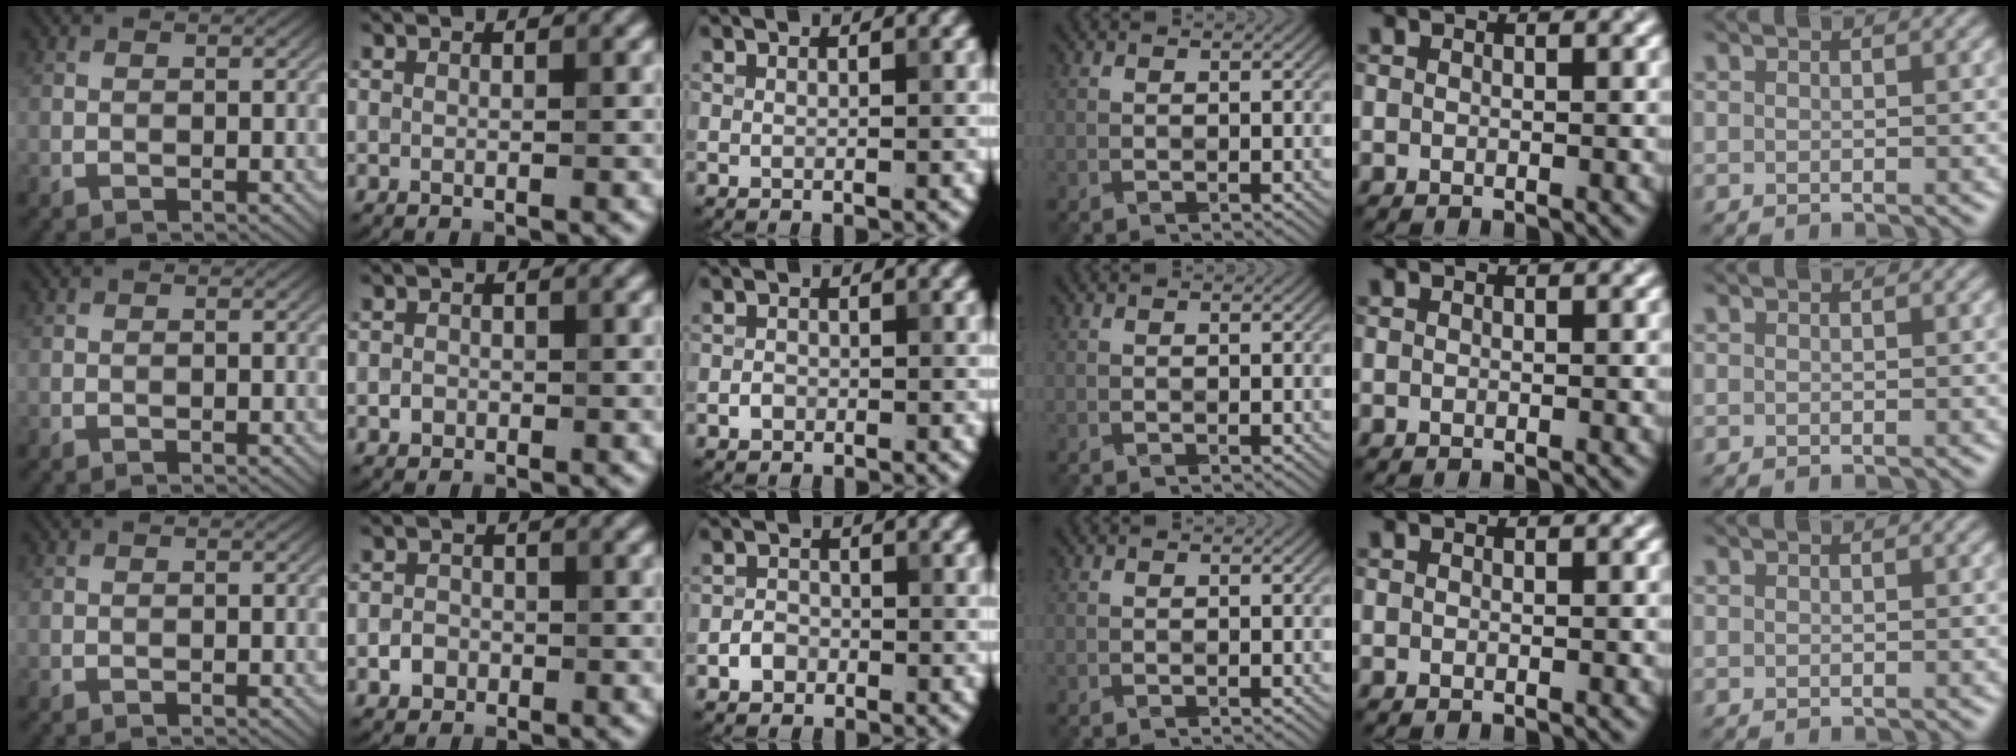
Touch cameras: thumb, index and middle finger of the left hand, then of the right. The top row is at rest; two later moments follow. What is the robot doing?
{"motion": "fold", "object": "paper towel"}